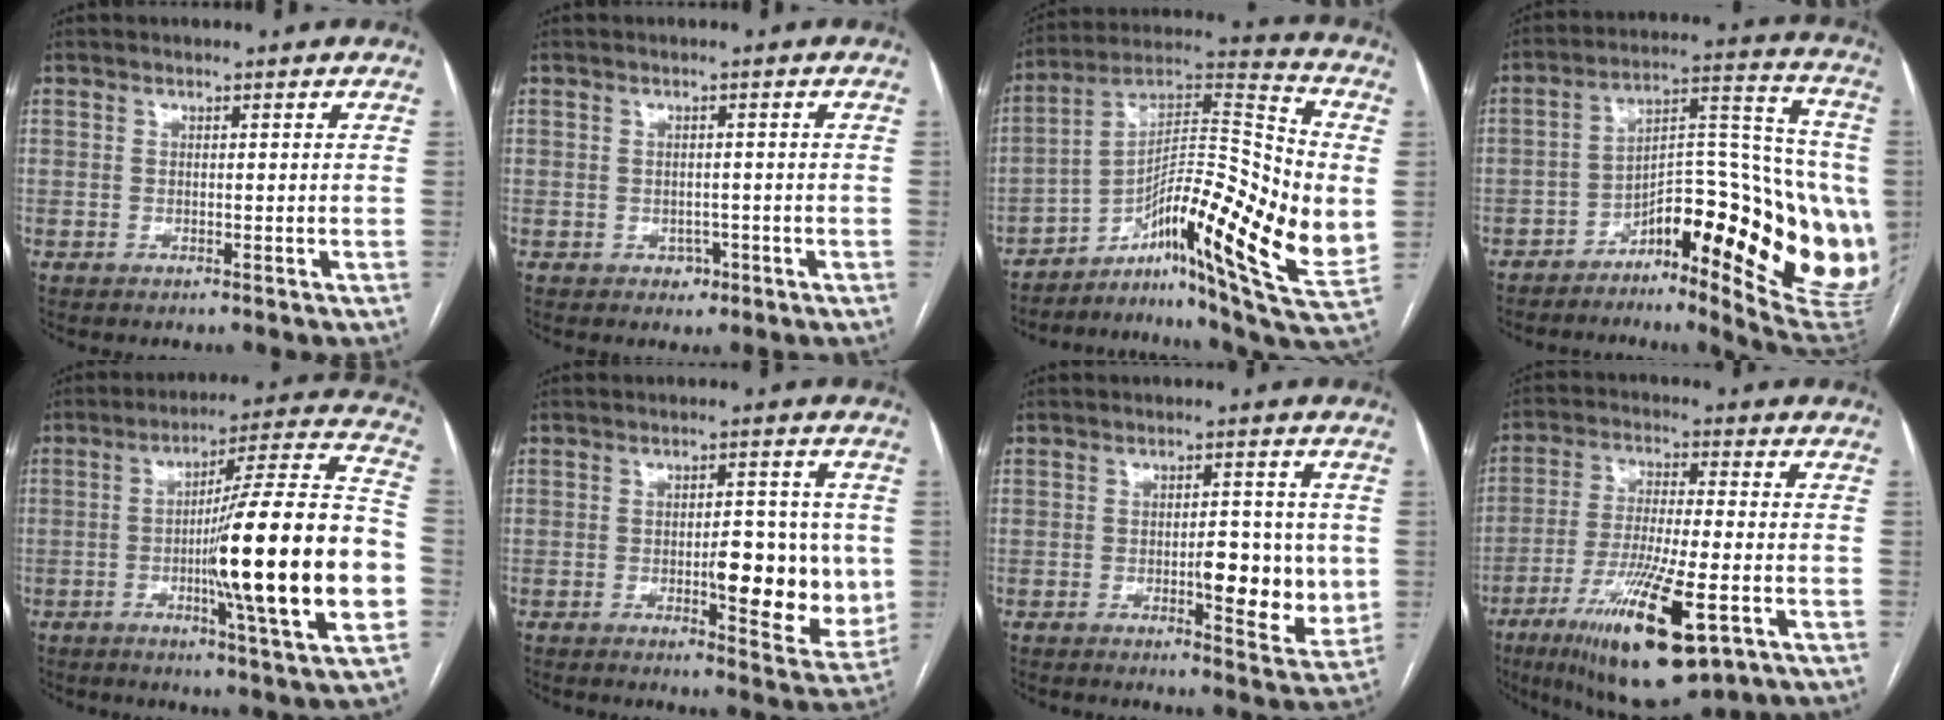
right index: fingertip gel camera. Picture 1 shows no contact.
{"total": 2.1, "force": [-0.9, 1.7, 0.7], "torque": [-0.001, 0.005, -0.008]}
{"total": 23.8, "force": [-4.2, 4.7, 23.0], "torque": [-0.347, 0.014, -0.066]}
{"total": 19.3, "force": [-5.8, 5.8, 17.4], "torque": [-0.204, 0.038, -0.077]}
{"total": 23.6, "force": [-4.5, 0.0, 23.2], "torque": [-0.305, 0.004, -0.076]}
{"total": 10.7, "force": [-1.0, 3.7, 10.0], "torque": [-0.119, -0.001, -0.006]}
{"total": 8.5, "force": [-0.9, 3.0, 8.0], "torque": [-0.098, -0.005, -0.006]}
{"total": 17.2, "force": [-8.0, 3.0, 14.9], "torque": [-0.276, -0.035, -0.128]}